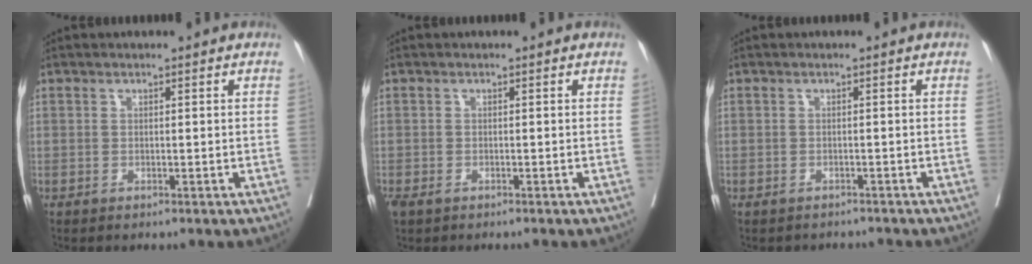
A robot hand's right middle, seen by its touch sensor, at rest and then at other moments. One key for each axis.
{"total": 2.4, "fx": -1.7, "fy": 1.1, "fz": 1.2, "tx": -0.025, "ty": -0.006, "tz": -0.027}
{"total": 2.7, "fx": -2.6, "fy": 0.8, "fz": 0.0, "tx": 0.003, "ty": -0.002, "tz": -0.035}